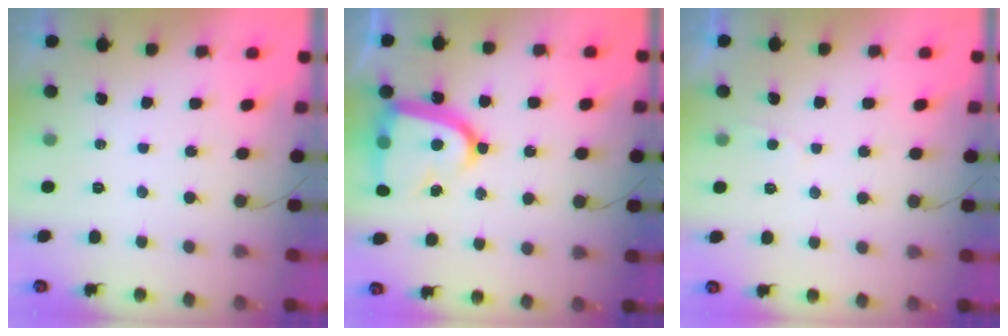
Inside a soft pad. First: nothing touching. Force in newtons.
{"total": 19.3, "press": 19.2, "slide": 1.9}
{"total": 2.2, "press": 2.2, "slide": 0.2}